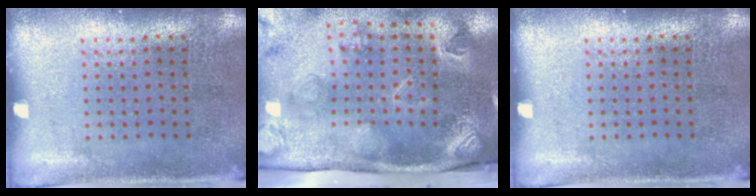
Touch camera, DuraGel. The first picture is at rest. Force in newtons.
{"total": 3.4, "press": 3.0, "slide": 1.6}
{"total": 0.0}